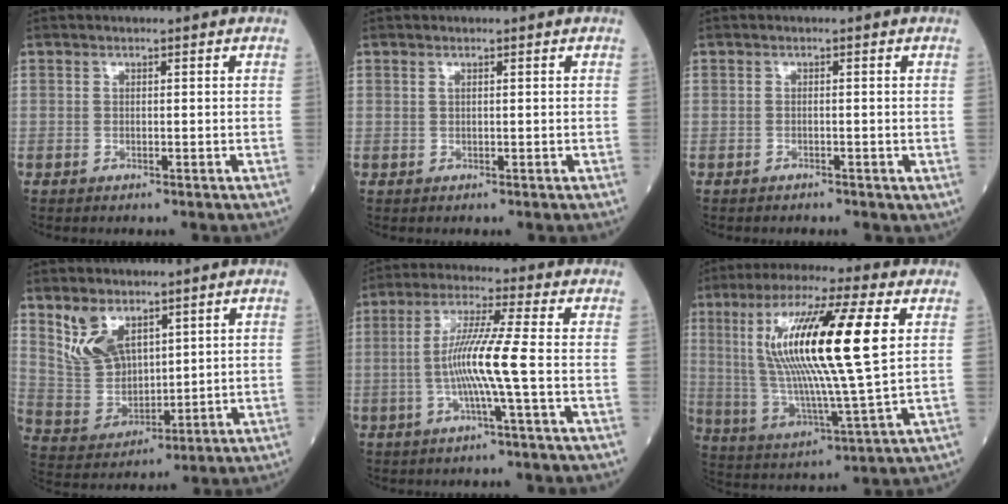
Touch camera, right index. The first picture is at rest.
{"total": 0.6, "force": [0.4, -0.2, 0.4], "torque": [-0.011, -0.003, 0.008]}
{"total": 1.0, "force": [-0.7, 0.7, 0.3], "torque": [-0.007, 0.001, -0.008]}
{"total": 8.6, "force": [5.4, 4.6, 4.9], "torque": [-0.105, 0.005, 0.121]}
{"total": 8.5, "force": [-1.3, -1.1, 8.3], "torque": [-0.162, 0.003, -0.030]}
{"total": 20.5, "force": [5.1, 1.4, 19.8], "torque": [-0.388, 0.007, 0.078]}